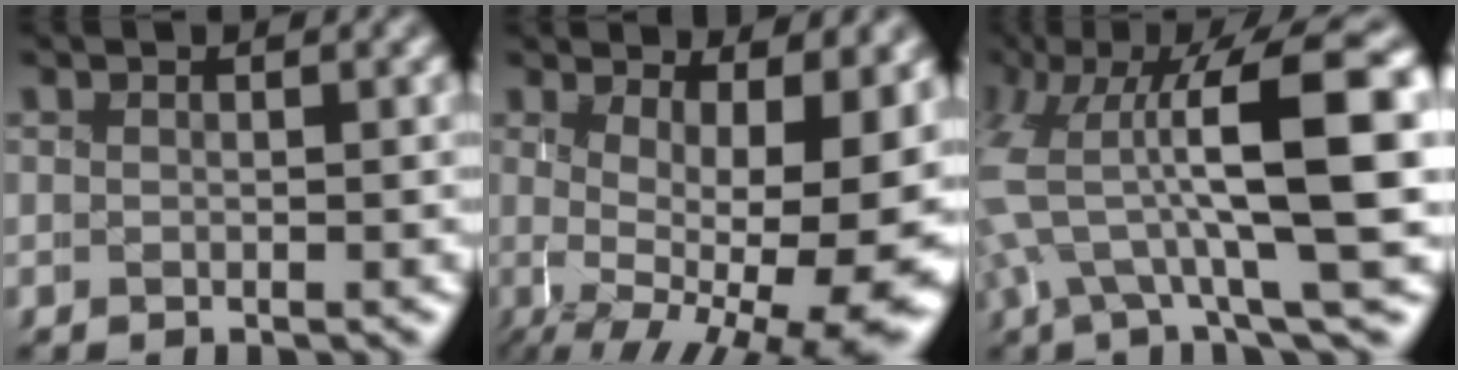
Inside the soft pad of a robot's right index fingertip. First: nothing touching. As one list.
[{"total": 10.8, "force": [-0.9, 4.4, 9.8], "torque": [-0.129, -0.039, 0.013]}, {"total": 12.0, "force": [2.4, 4.6, 10.8], "torque": [-0.173, 0.007, 0.036]}]